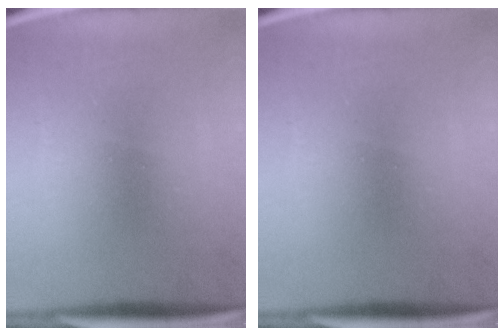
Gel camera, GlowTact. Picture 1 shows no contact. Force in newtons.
{"total": 0.0}